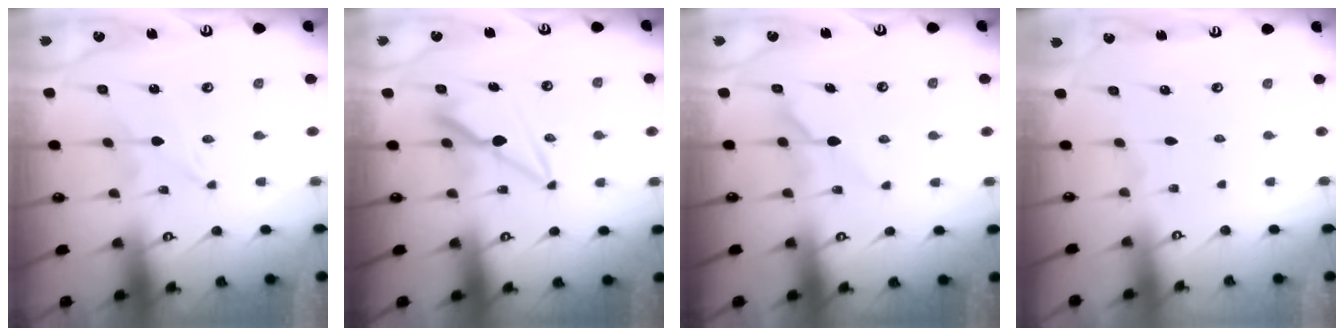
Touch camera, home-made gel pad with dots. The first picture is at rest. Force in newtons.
{"total": 9.3, "press": 9.2, "slide": 1.2}
{"total": 6.0, "press": 6.0, "slide": 0.4}
{"total": 0.0}